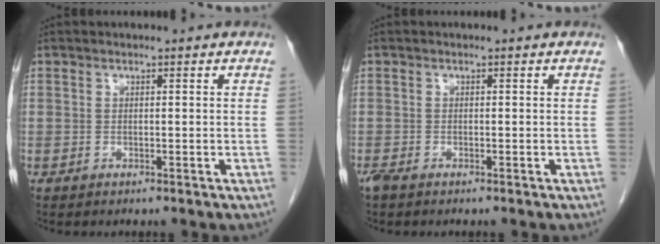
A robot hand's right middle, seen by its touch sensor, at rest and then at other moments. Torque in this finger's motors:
{"motor_torque": [0.08, -0.04, 0.00, 0.01]}